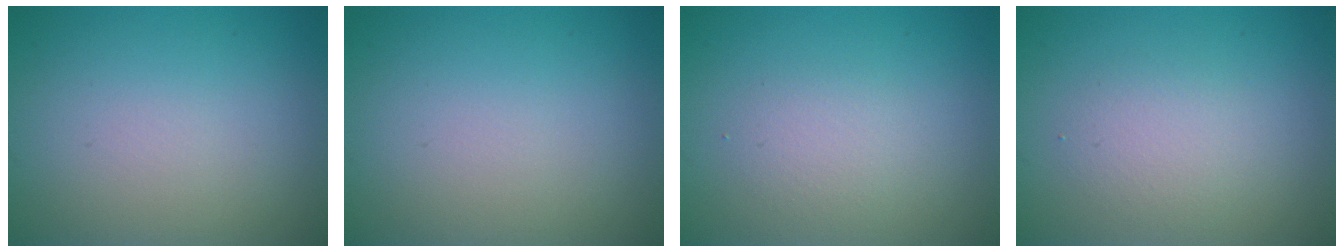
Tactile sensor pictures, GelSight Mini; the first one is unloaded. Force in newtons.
{"total": 0.0}
{"total": 1.6, "press": 1.6, "slide": 0.1}
{"total": 2.2, "press": 2.2, "slide": 0.1}